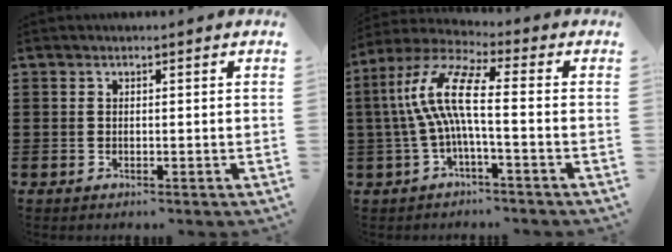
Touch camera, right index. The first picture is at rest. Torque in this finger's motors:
{"motor_torque": [2.02, 0.12, 1.06, 0.21]}